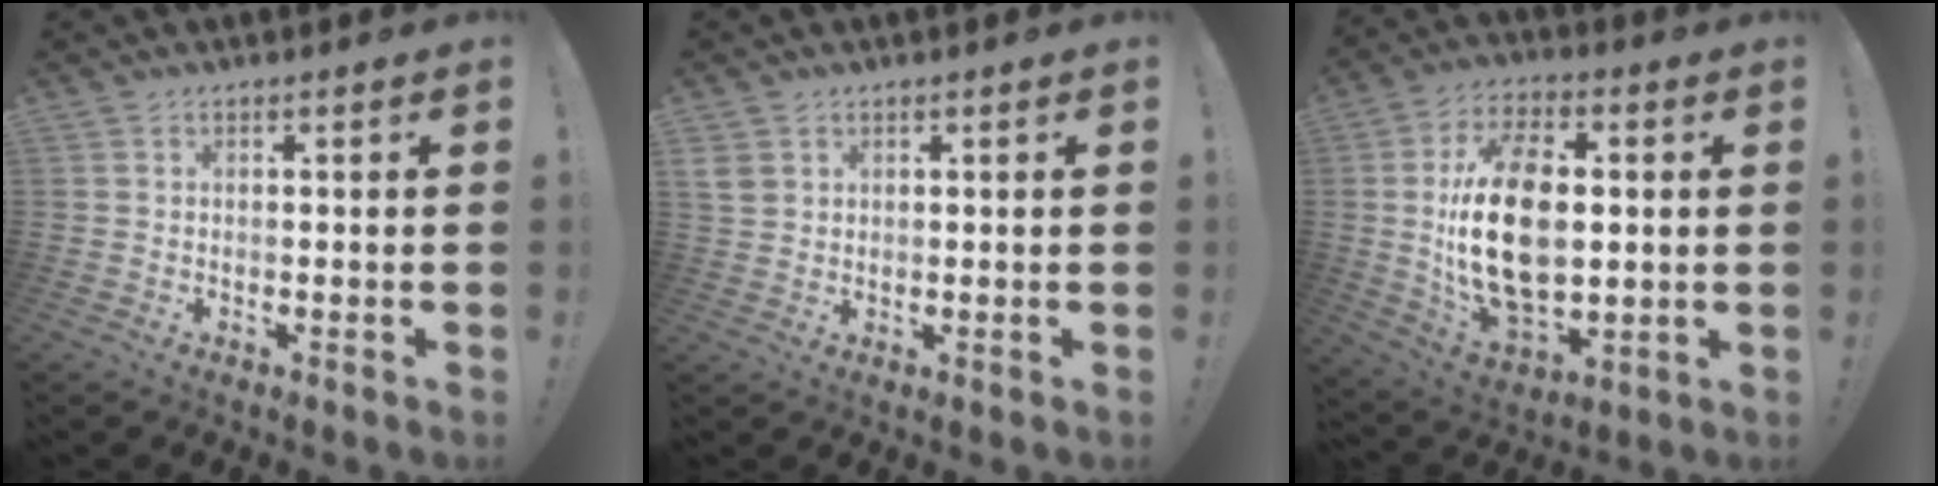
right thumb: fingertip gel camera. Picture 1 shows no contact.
{"total": 3.6, "force": [1.8, 2.7, 1.4], "torque": [-0.020, -0.004, 0.037]}
{"total": 22.7, "force": [1.2, 13.5, 18.1], "torque": [-0.341, -0.002, 0.023]}